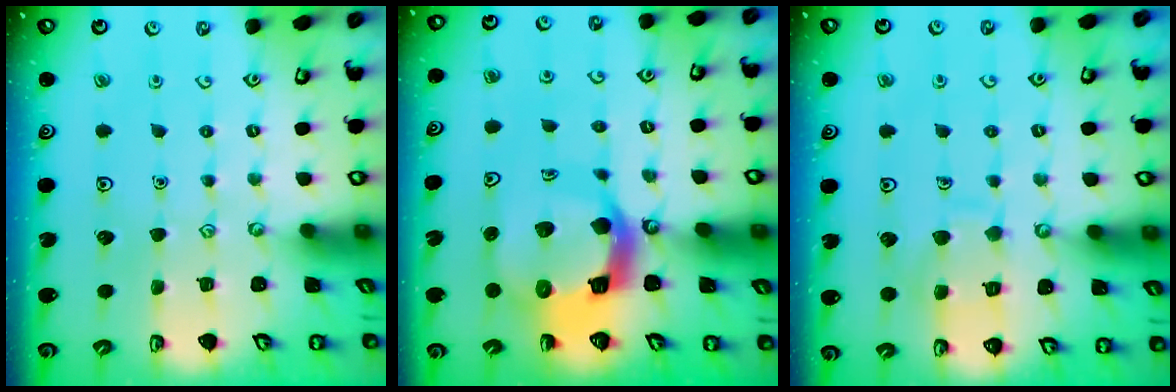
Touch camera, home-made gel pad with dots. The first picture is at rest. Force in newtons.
{"total": 13.3, "press": 13.2, "slide": 1.7}
{"total": 8.5, "press": 8.5, "slide": 0.8}